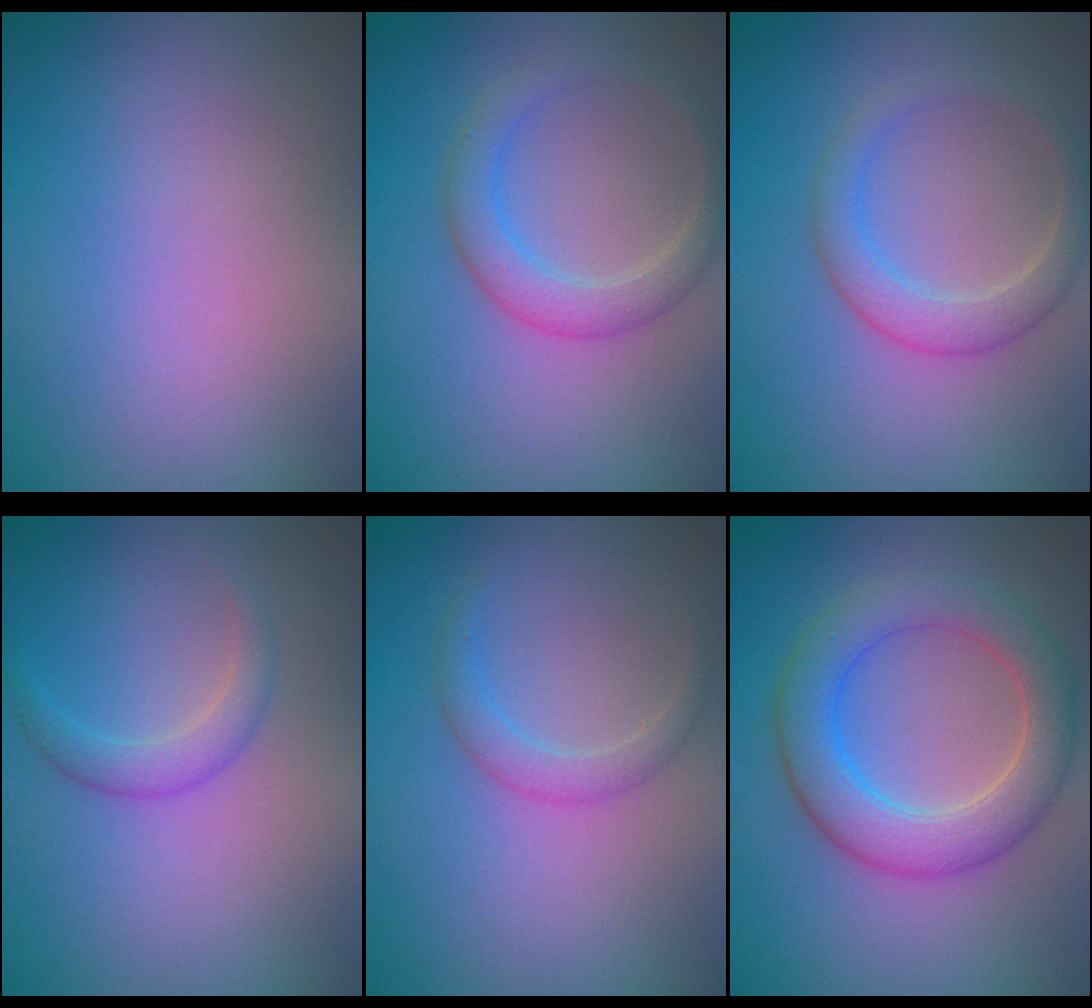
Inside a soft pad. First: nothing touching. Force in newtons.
{"total": 3.0, "press": 3.0, "slide": 0.1}
{"total": 3.0, "press": 3.0, "slide": 0.1}
{"total": 1.9, "press": 1.9, "slide": 0.2}
{"total": 1.7, "press": 1.7, "slide": 0.2}
{"total": 5.7, "press": 5.7, "slide": 0.1}